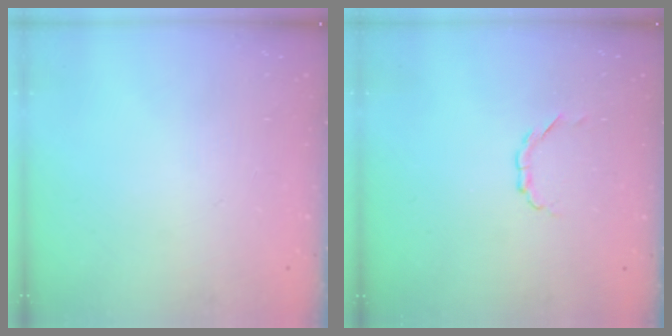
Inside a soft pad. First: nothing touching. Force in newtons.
{"total": 2.9, "press": 2.7, "slide": 1.1}